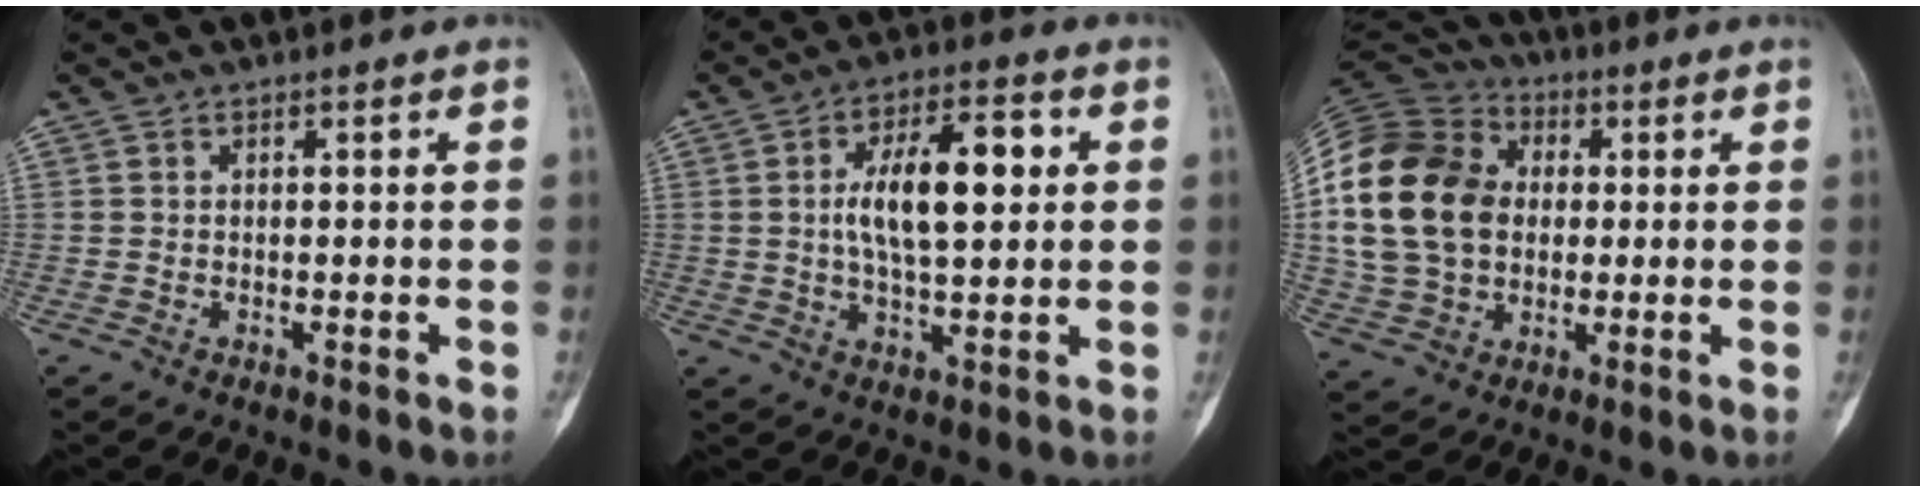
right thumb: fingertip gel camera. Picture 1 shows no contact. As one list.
[{"total": 13.3, "force": [2.1, 5.7, 11.8], "torque": [-0.190, 0.008, 0.033]}, {"total": 21.7, "force": [2.2, 16.3, 14.2], "torque": [-0.281, 0.020, 0.044]}]